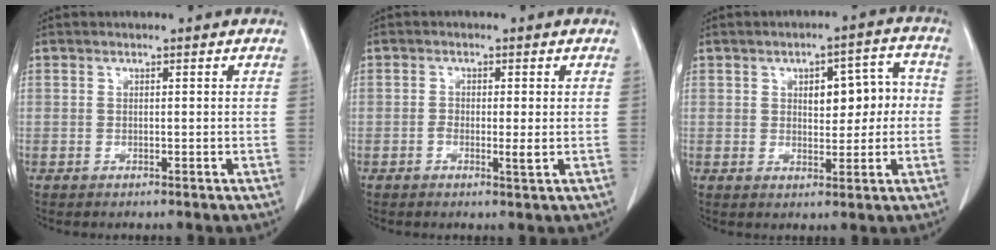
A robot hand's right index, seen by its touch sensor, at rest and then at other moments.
{"total": 2.3, "force": [-0.5, 0.6, 2.1], "torque": [-0.035, 0.000, -0.007]}
{"total": 7.4, "force": [0.8, 3.4, 6.5], "torque": [-0.081, 0.031, 0.017]}